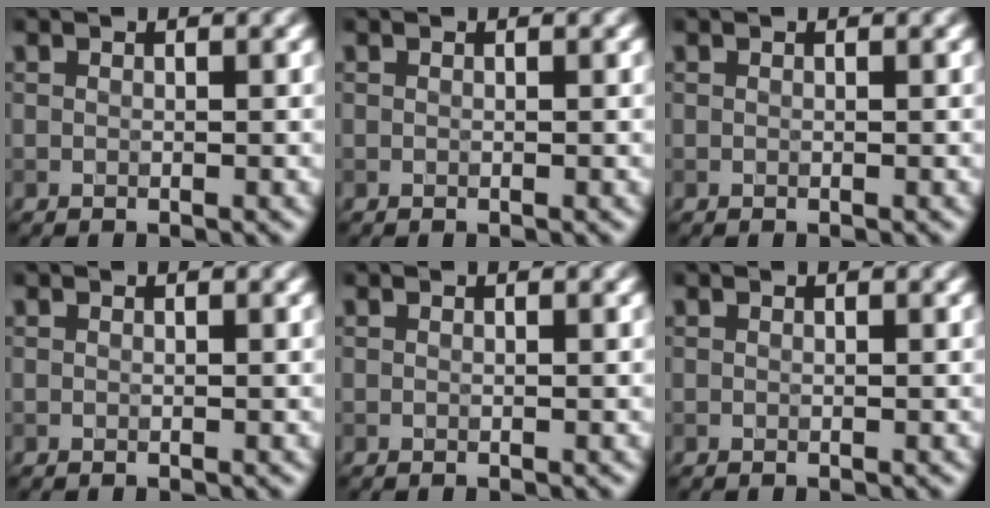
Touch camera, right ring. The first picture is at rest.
{"total": 0.0}
{"total": 0.0}
{"total": 0.0}
{"total": 0.0}
{"total": 0.0}